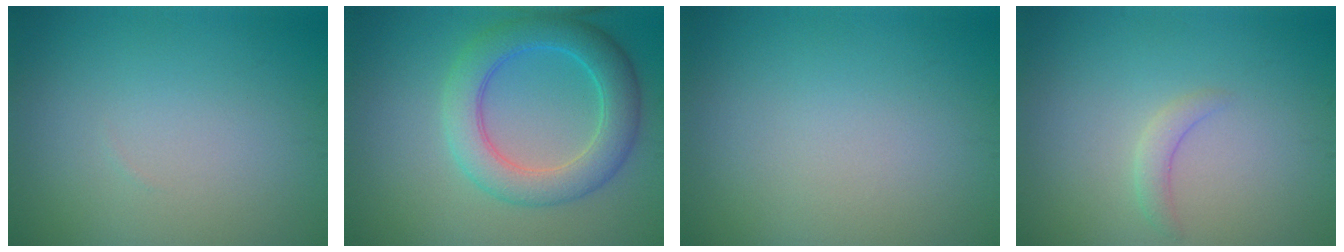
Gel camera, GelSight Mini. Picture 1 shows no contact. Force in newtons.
{"total": 5.6, "press": 5.6, "slide": 0.1}
{"total": 0.0}
{"total": 1.3, "press": 1.3, "slide": 0.2}